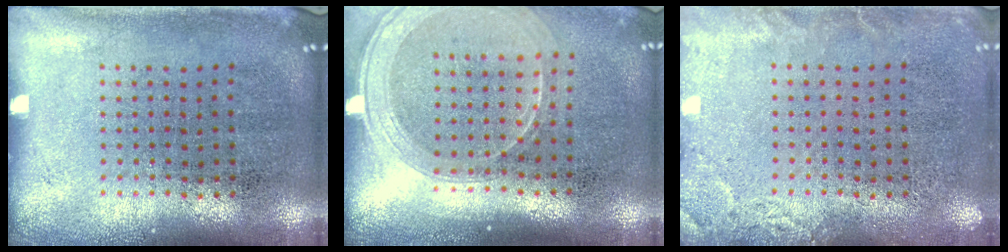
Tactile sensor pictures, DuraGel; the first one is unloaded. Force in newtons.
{"total": 1.8, "press": 1.6, "slide": 0.8}
{"total": 2.2, "press": 2.2, "slide": 0.3}